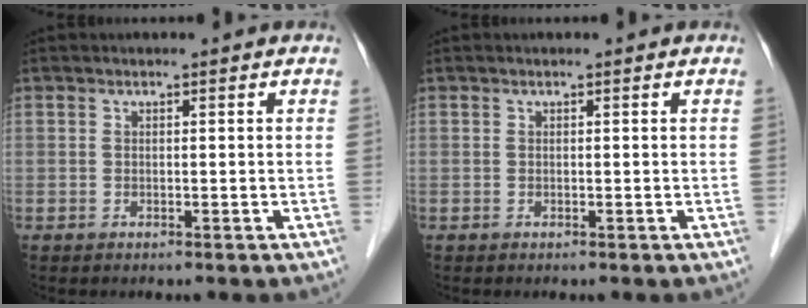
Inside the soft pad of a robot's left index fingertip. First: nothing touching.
{"total": 0.0}